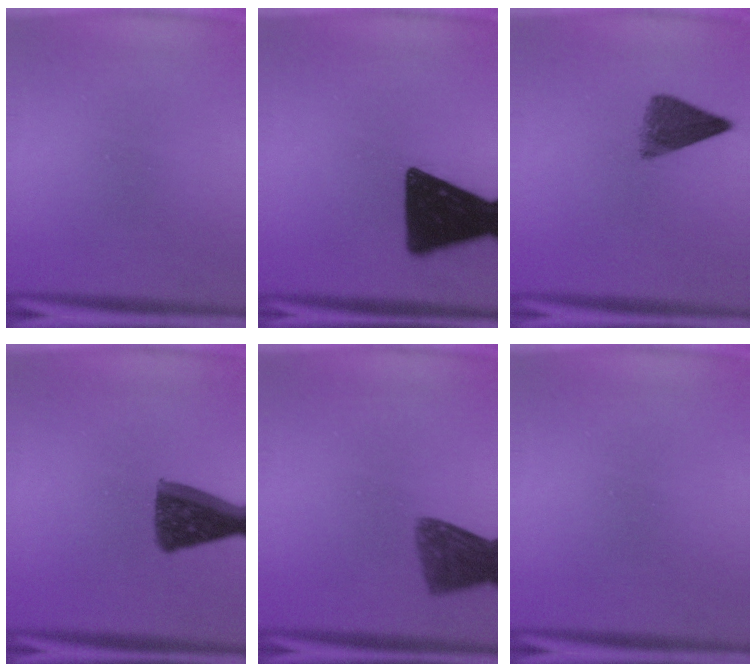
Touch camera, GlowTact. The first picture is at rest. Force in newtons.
{"total": 17.3}
{"total": 5.3}
{"total": 10.9}
{"total": 7.8}
{"total": 0.0}